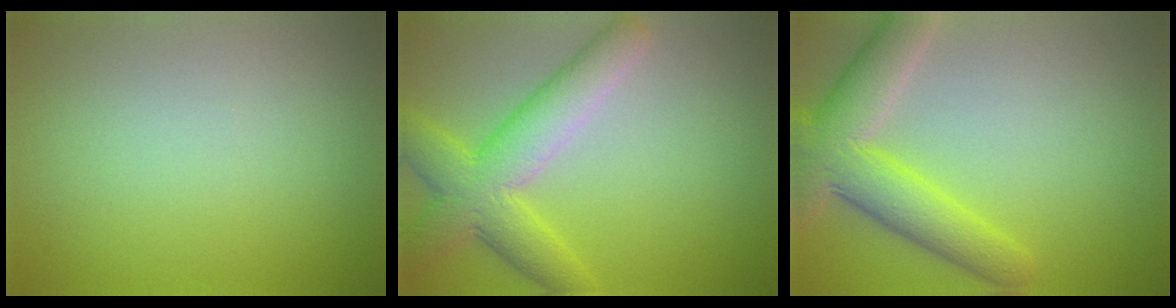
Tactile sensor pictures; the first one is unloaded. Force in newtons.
{"total": 6.4, "press": 6.4, "slide": 0.2}
{"total": 6.8, "press": 6.8, "slide": 0.3}